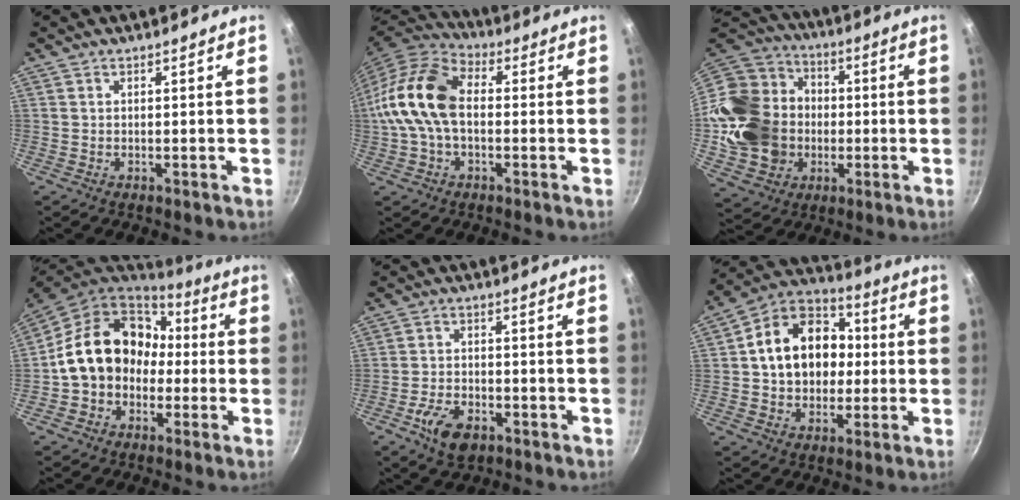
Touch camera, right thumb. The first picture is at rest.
{"total": 15.3, "force": [-0.4, 9.7, 11.8], "torque": [-0.214, 0.036, -0.026]}
{"total": 25.3, "force": [-1.9, 21.4, 13.4], "torque": [-0.250, 0.046, -0.017]}
{"total": 17.8, "force": [0.0, 14.5, 10.4], "torque": [-0.146, 0.063, -0.003]}
{"total": 7.8, "force": [-3.9, 4.4, 5.2], "torque": [-0.091, 0.019, -0.069]}
{"total": 18.1, "force": [1.2, 14.1, 11.3], "torque": [-0.158, 0.034, 0.007]}